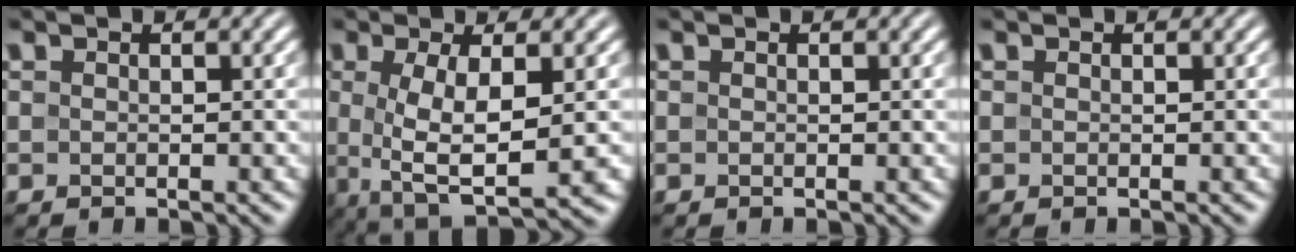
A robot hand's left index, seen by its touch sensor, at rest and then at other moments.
{"total": 6.6, "force": [-0.3, 2.0, 6.3], "torque": [-0.119, -0.007, -0.002]}
{"total": 0.0}
{"total": 0.0}